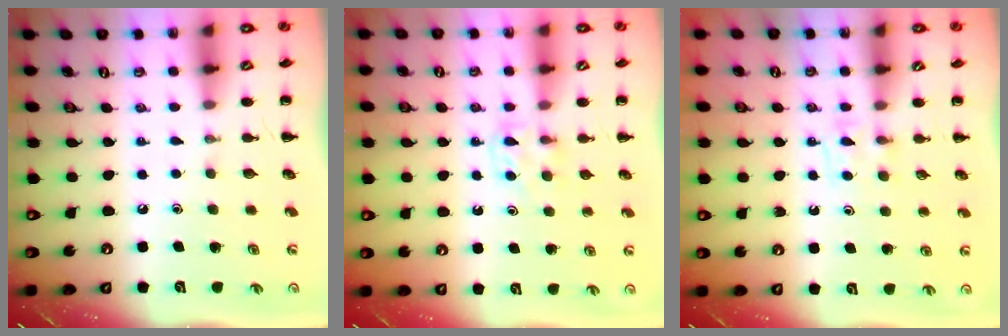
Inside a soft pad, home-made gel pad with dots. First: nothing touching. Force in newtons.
{"total": 3.6, "press": 3.3, "slide": 1.3}
{"total": 3.8, "press": 3.5, "slide": 1.5}